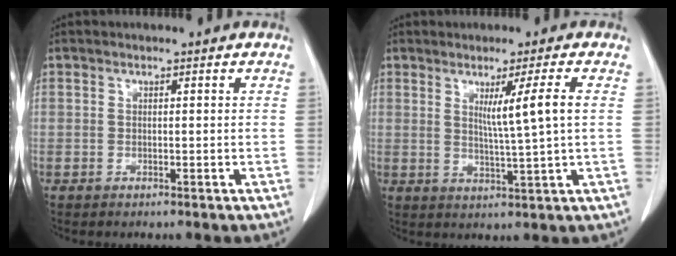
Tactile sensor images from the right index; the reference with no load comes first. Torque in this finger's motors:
{"motor_torque": [0.60, 0.14, 0.18, 0.07]}